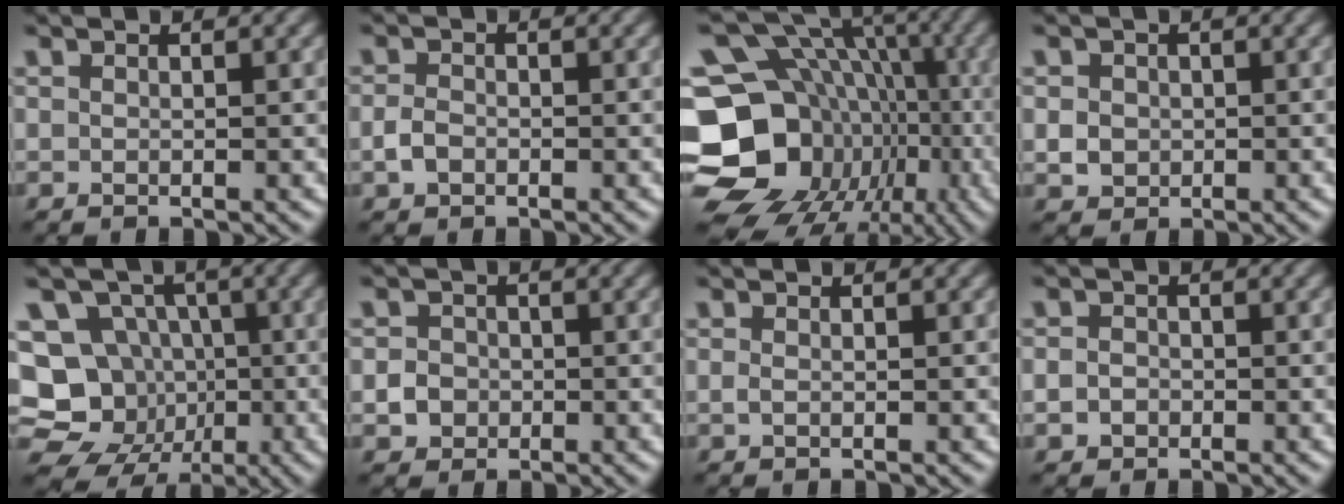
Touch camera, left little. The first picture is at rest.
{"total": 1.5, "force": [-0.7, 1.1, 0.9], "torque": [-0.020, 0.003, -0.018]}
{"total": 20.8, "force": [-5.6, 17.6, 9.4], "torque": [-0.165, -0.008, -0.097]}
{"total": 2.4, "force": [0.1, 2.1, 1.0], "torque": [-0.009, 0.006, -0.003]}
{"total": 14.2, "force": [-3.4, 12.9, 4.8], "torque": [-0.120, 0.007, -0.057]}
{"total": 2.8, "force": [-0.8, 2.5, 0.8], "torque": [0.011, 0.008, -0.029]}
{"total": 0.5, "force": [-0.2, 0.2, 0.4], "torque": [-0.014, 0.000, -0.003]}
{"total": 1.9, "force": [-0.5, 1.7, 0.8], "torque": [0.009, 0.009, -0.023]}